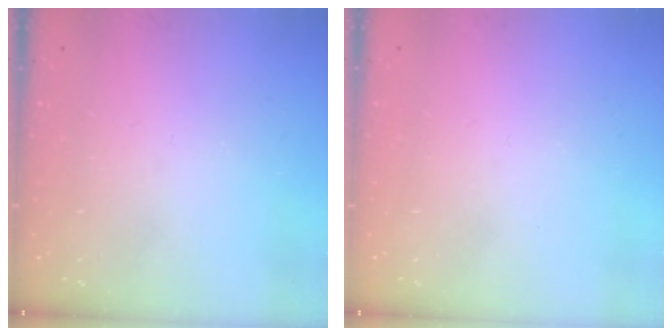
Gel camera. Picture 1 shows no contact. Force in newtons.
{"total": 1.7, "press": 1.6, "slide": 0.1}